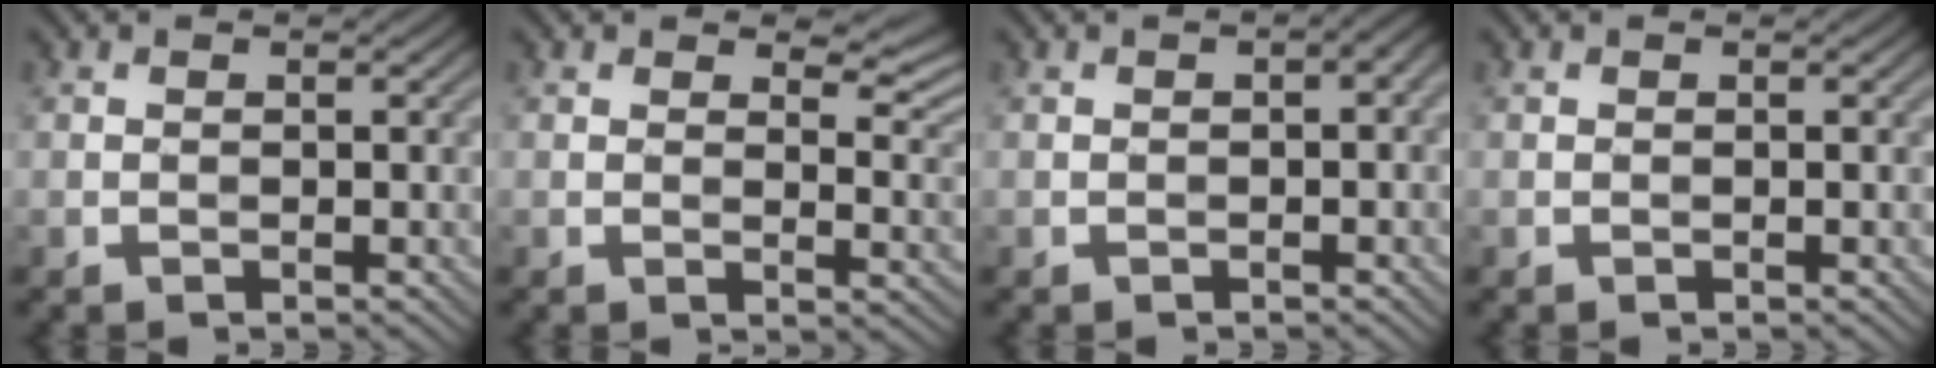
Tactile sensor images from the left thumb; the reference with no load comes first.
{"total": 5.0, "force": [3.1, 2.0, 3.5], "torque": [-0.049, -0.004, 0.050]}
{"total": 2.6, "force": [-0.4, 1.1, 2.3], "torque": [-0.034, 0.002, -0.002]}
{"total": 0.0}